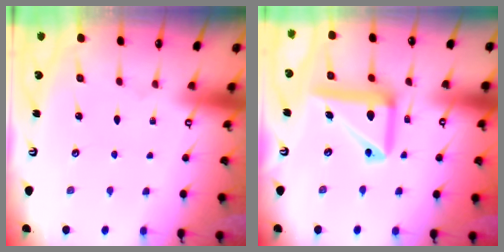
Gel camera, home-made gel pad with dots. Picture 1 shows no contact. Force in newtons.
{"total": 17.3, "press": 17.2, "slide": 2.1}